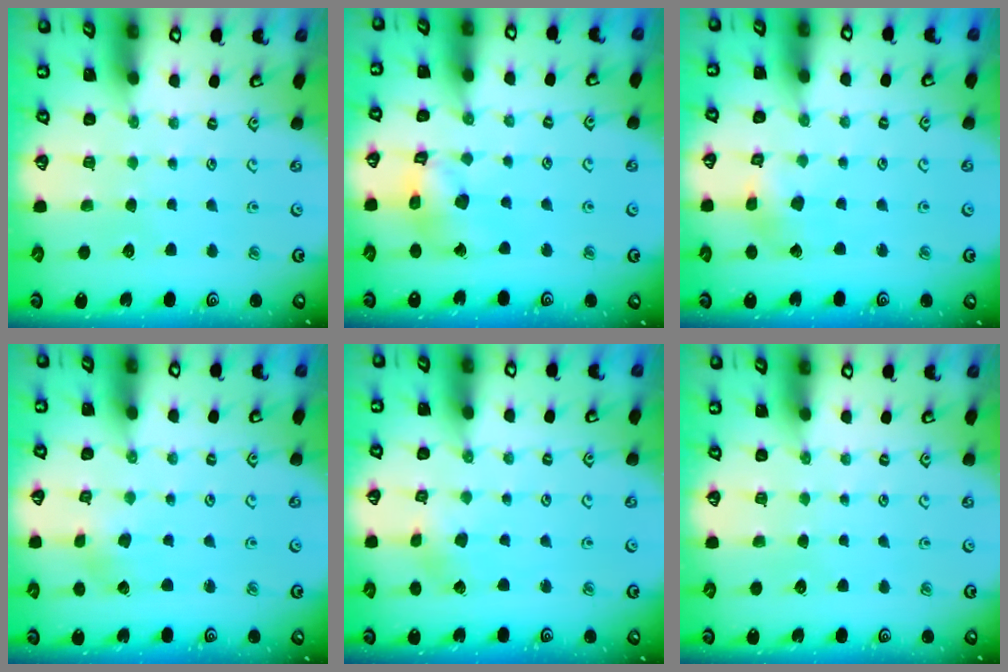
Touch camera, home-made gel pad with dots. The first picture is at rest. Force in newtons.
{"total": 11.9, "press": 11.8, "slide": 1.3}
{"total": 3.3, "press": 3.3, "slide": 0.3}
{"total": 1.8, "press": 1.8, "slide": 0.2}
{"total": 1.9, "press": 1.9, "slide": 0.1}
{"total": 0.0}